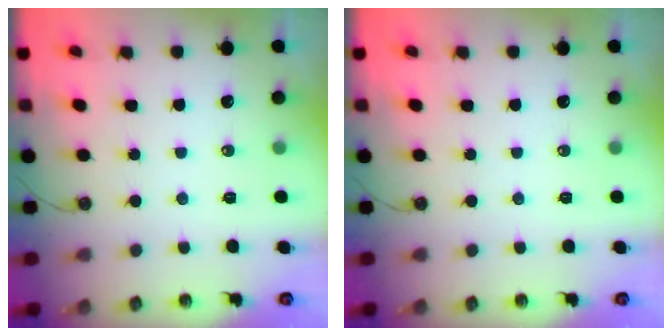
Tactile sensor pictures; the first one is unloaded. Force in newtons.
{"total": 0.0}